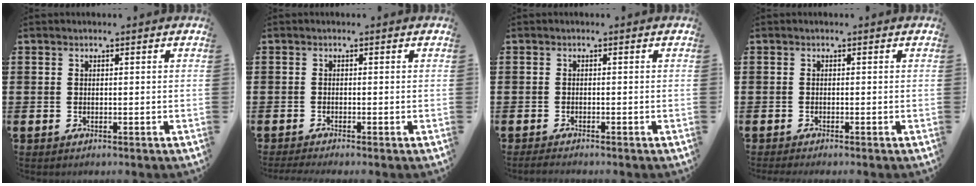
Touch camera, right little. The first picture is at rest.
{"total": 0.0}
{"total": 0.0}
{"total": 0.0}